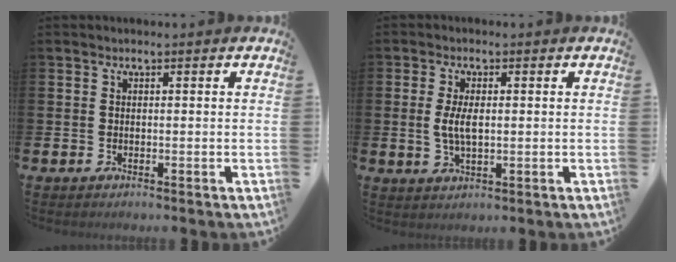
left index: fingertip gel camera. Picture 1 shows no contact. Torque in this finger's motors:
{"motor_torque": [0.40, 0.05, 0.14, 0.07]}